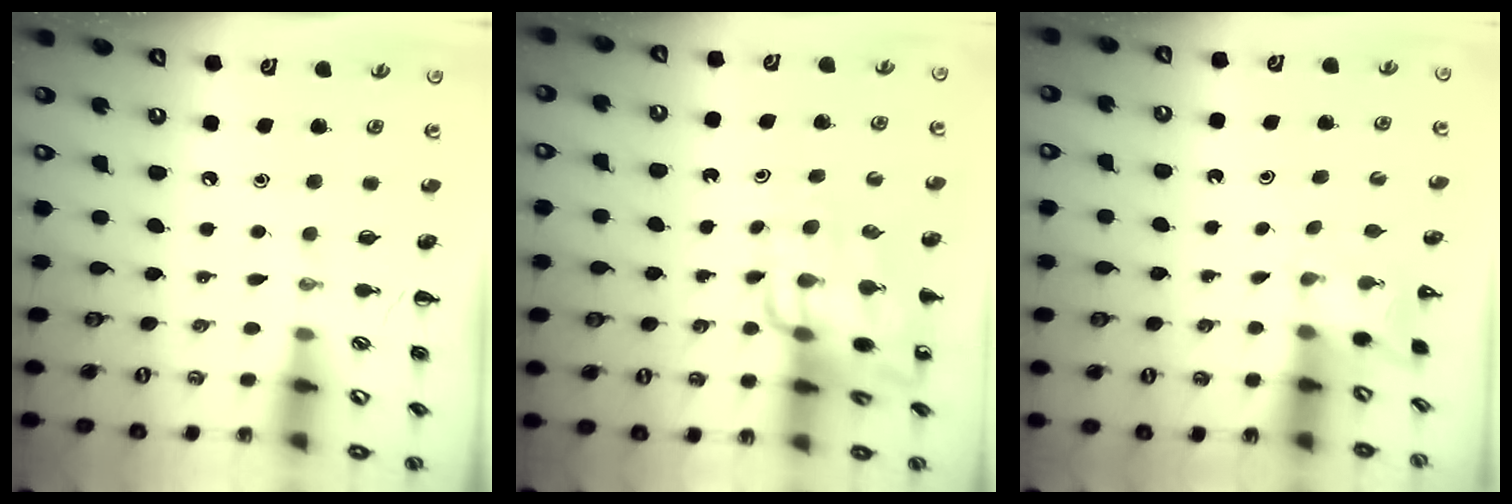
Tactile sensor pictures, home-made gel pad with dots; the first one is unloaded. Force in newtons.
{"total": 14.7, "press": 14.2, "slide": 3.6}
{"total": 2.2, "press": 2.1, "slide": 0.7}